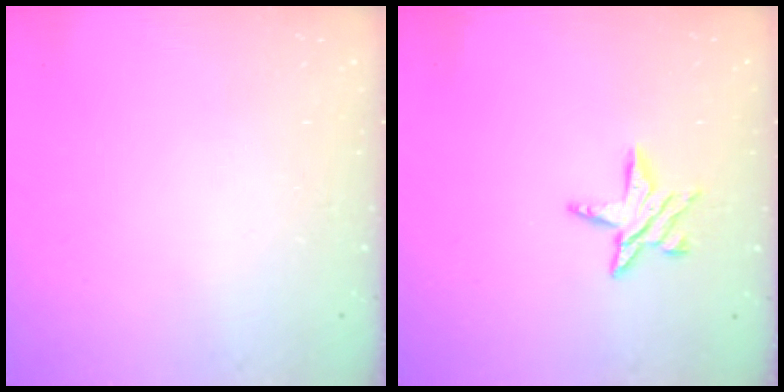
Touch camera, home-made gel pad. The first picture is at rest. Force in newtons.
{"total": 7.4, "press": 7.4, "slide": 0.1}